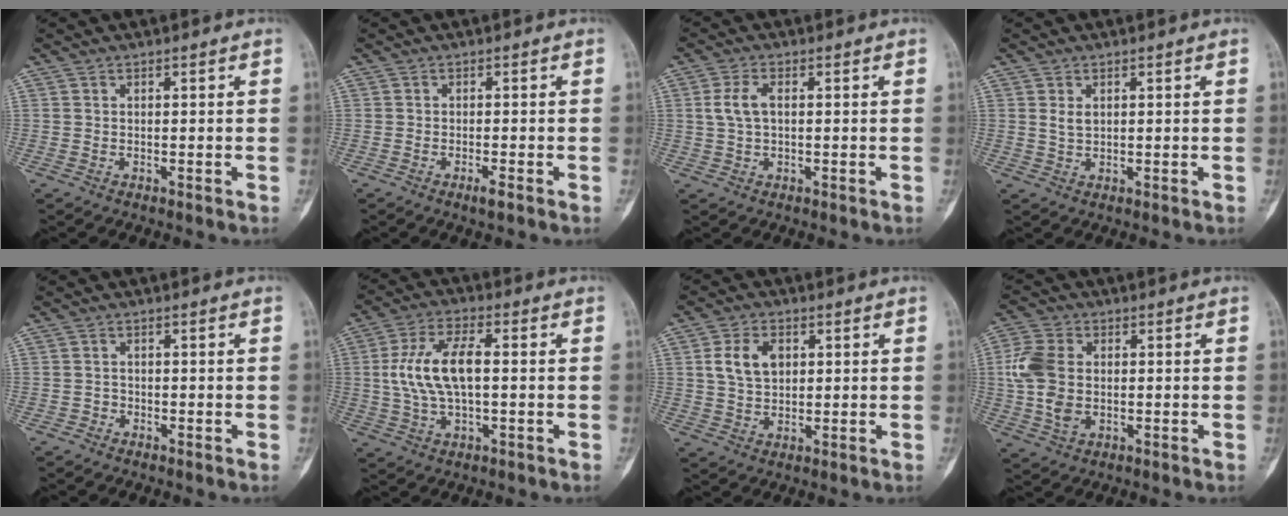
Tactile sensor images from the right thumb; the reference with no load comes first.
{"total": 1.6, "force": [-0.9, 0.1, 1.3], "torque": [-0.025, -0.001, -0.019]}
{"total": 4.2, "force": [0.5, 2.2, 3.5], "torque": [-0.081, 0.008, 0.010]}
{"total": 1.9, "force": [0.6, 1.1, 1.3], "torque": [-0.022, -0.002, 0.015]}
{"total": 1.0, "force": [-0.6, 0.8, 0.0], "torque": [0.006, 0.005, -0.018]}
{"total": 11.4, "force": [0.6, 5.1, 10.2], "torque": [-0.207, 0.016, 0.009]}
{"total": 7.2, "force": [1.8, 4.9, 4.9], "torque": [-0.079, -0.001, 0.034]}
{"total": 9.5, "force": [0.2, 6.5, 6.9], "torque": [-0.150, 0.005, 0.003]}